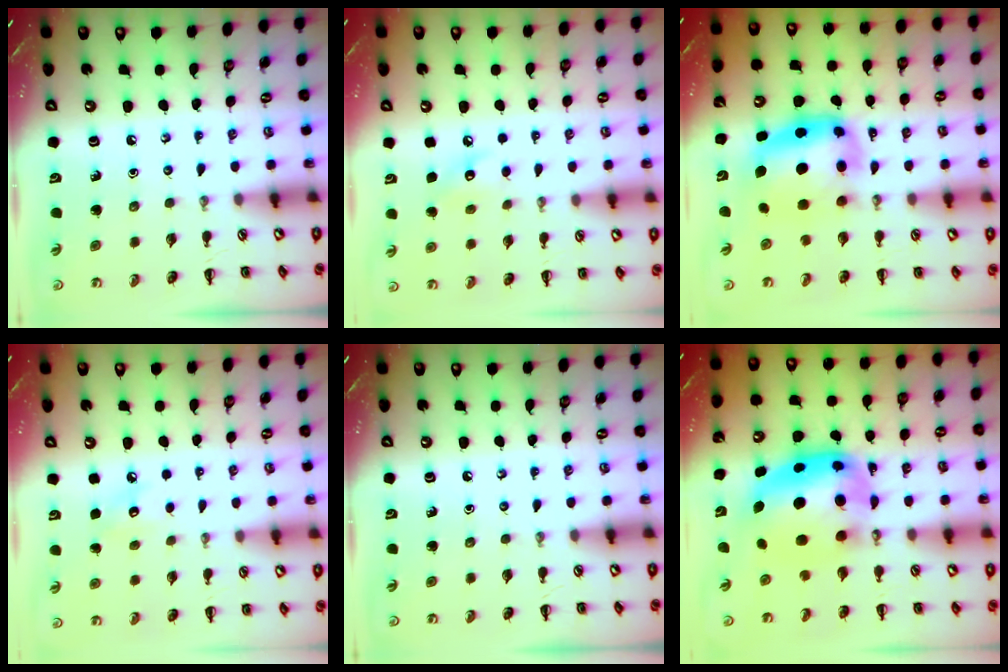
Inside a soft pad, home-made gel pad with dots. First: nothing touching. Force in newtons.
{"total": 7.0, "press": 6.8, "slide": 1.6}
{"total": 6.6, "press": 6.4, "slide": 1.7}
{"total": 5.6, "press": 5.4, "slide": 1.4}
{"total": 0.0}
{"total": 10.5, "press": 10.2, "slide": 2.7}